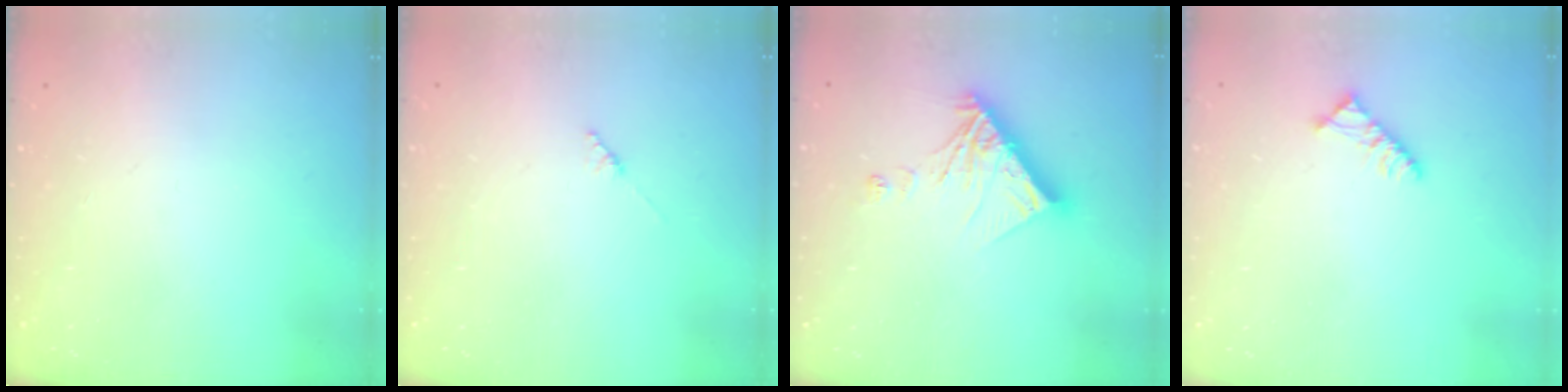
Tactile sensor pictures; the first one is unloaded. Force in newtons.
{"total": 1.8, "press": 1.7, "slide": 0.3}
{"total": 11.1, "press": 11.0, "slide": 1.3}
{"total": 5.2, "press": 5.1, "slide": 0.8}